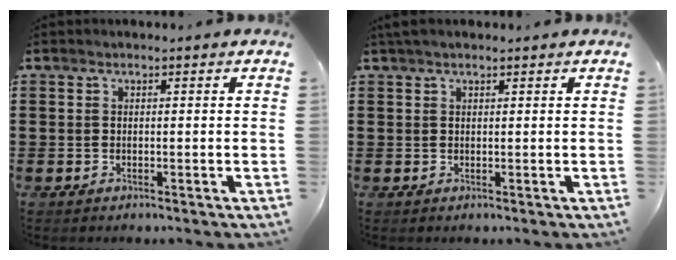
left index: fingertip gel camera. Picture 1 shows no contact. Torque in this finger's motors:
{"motor_torque": [-0.16, -0.16, -0.12, 0.05]}